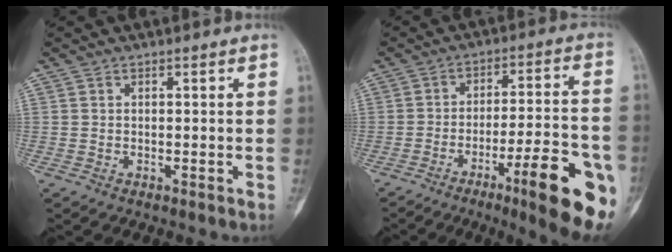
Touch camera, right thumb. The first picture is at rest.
{"total": 17.8, "force": [-8.0, 3.4, 15.5], "torque": [-0.181, 0.032, -0.111]}